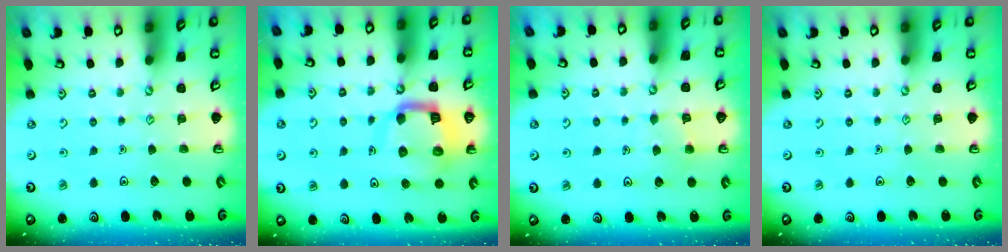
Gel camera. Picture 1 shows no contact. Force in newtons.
{"total": 12.9, "press": 12.8, "slide": 1.4}
{"total": 5.7, "press": 5.7, "slide": 0.5}
{"total": 0.0}